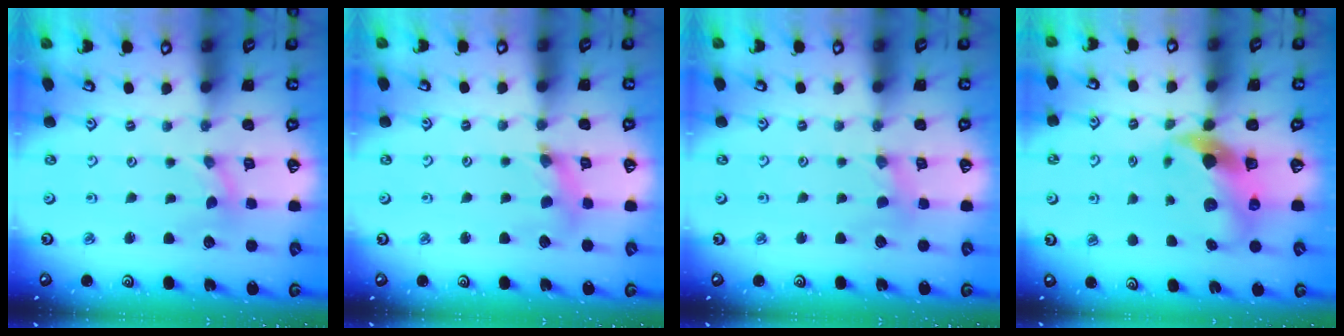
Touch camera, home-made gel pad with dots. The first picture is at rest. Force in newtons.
{"total": 4.5, "press": 4.5, "slide": 0.6}
{"total": 1.3, "press": 1.2, "slide": 0.3}
{"total": 10.3, "press": 10.2, "slide": 1.9}